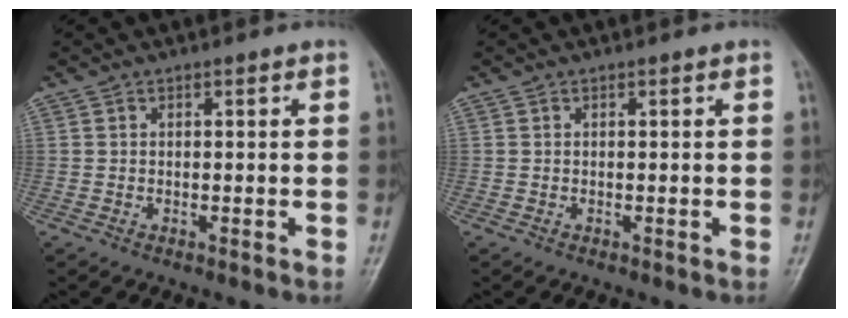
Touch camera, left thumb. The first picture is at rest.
{"total": 0.0}